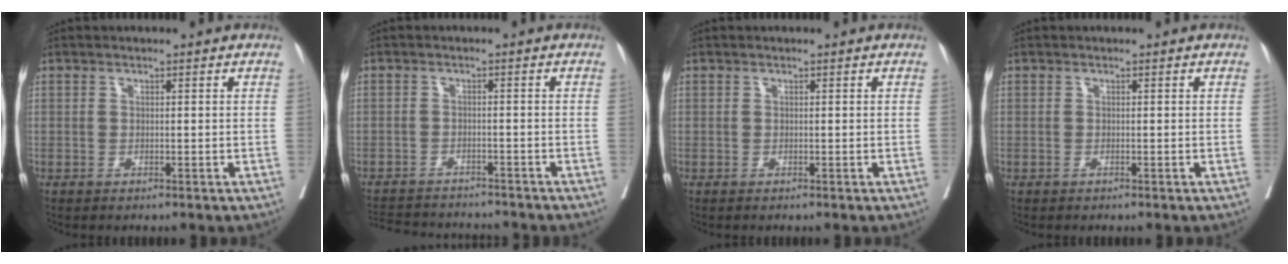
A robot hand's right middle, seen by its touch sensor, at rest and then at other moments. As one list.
[{"total": 10.8, "force": [-10.2, 2.2, 2.8], "torque": [-0.054, 0.003, -0.140]}, {"total": 0.0}, {"total": 0.0}]